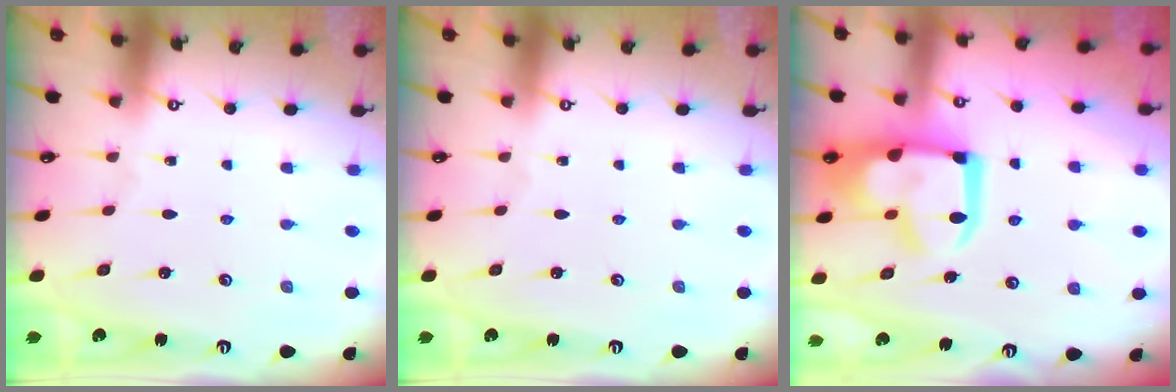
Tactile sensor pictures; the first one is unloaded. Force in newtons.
{"total": 0.0}
{"total": 19.5, "press": 19.4, "slide": 1.7}